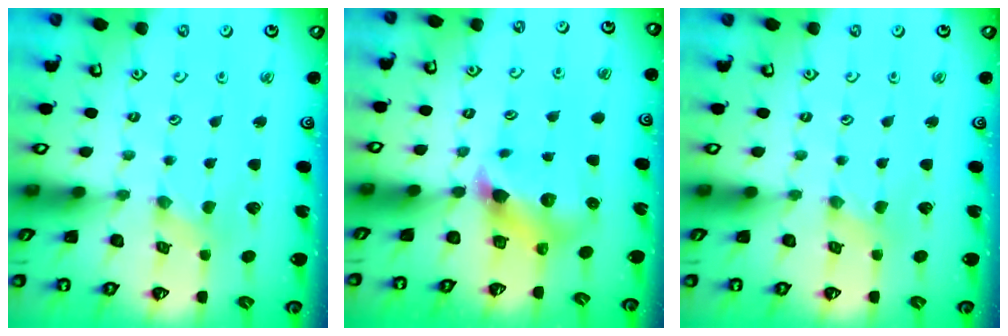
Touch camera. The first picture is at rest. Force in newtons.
{"total": 6.0, "press": 6.0, "slide": 0.6}
{"total": 0.0}